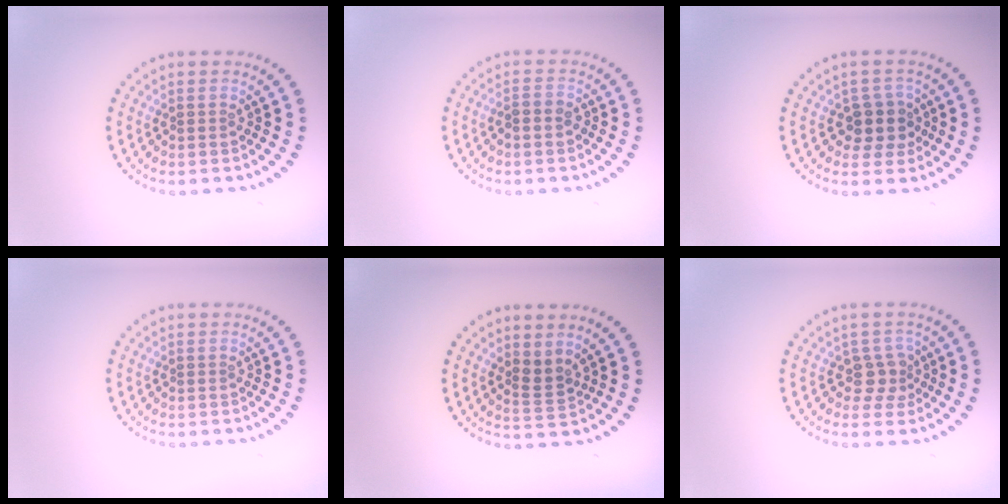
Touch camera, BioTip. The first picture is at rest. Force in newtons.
{"total": 1.5, "press": 1.3, "slide": 0.8}
{"total": 2.9, "press": 2.5, "slide": 1.4}
{"total": 0.0}
{"total": 1.8, "press": 1.3, "slide": 1.2}
{"total": 2.2, "press": 1.7, "slide": 1.4}